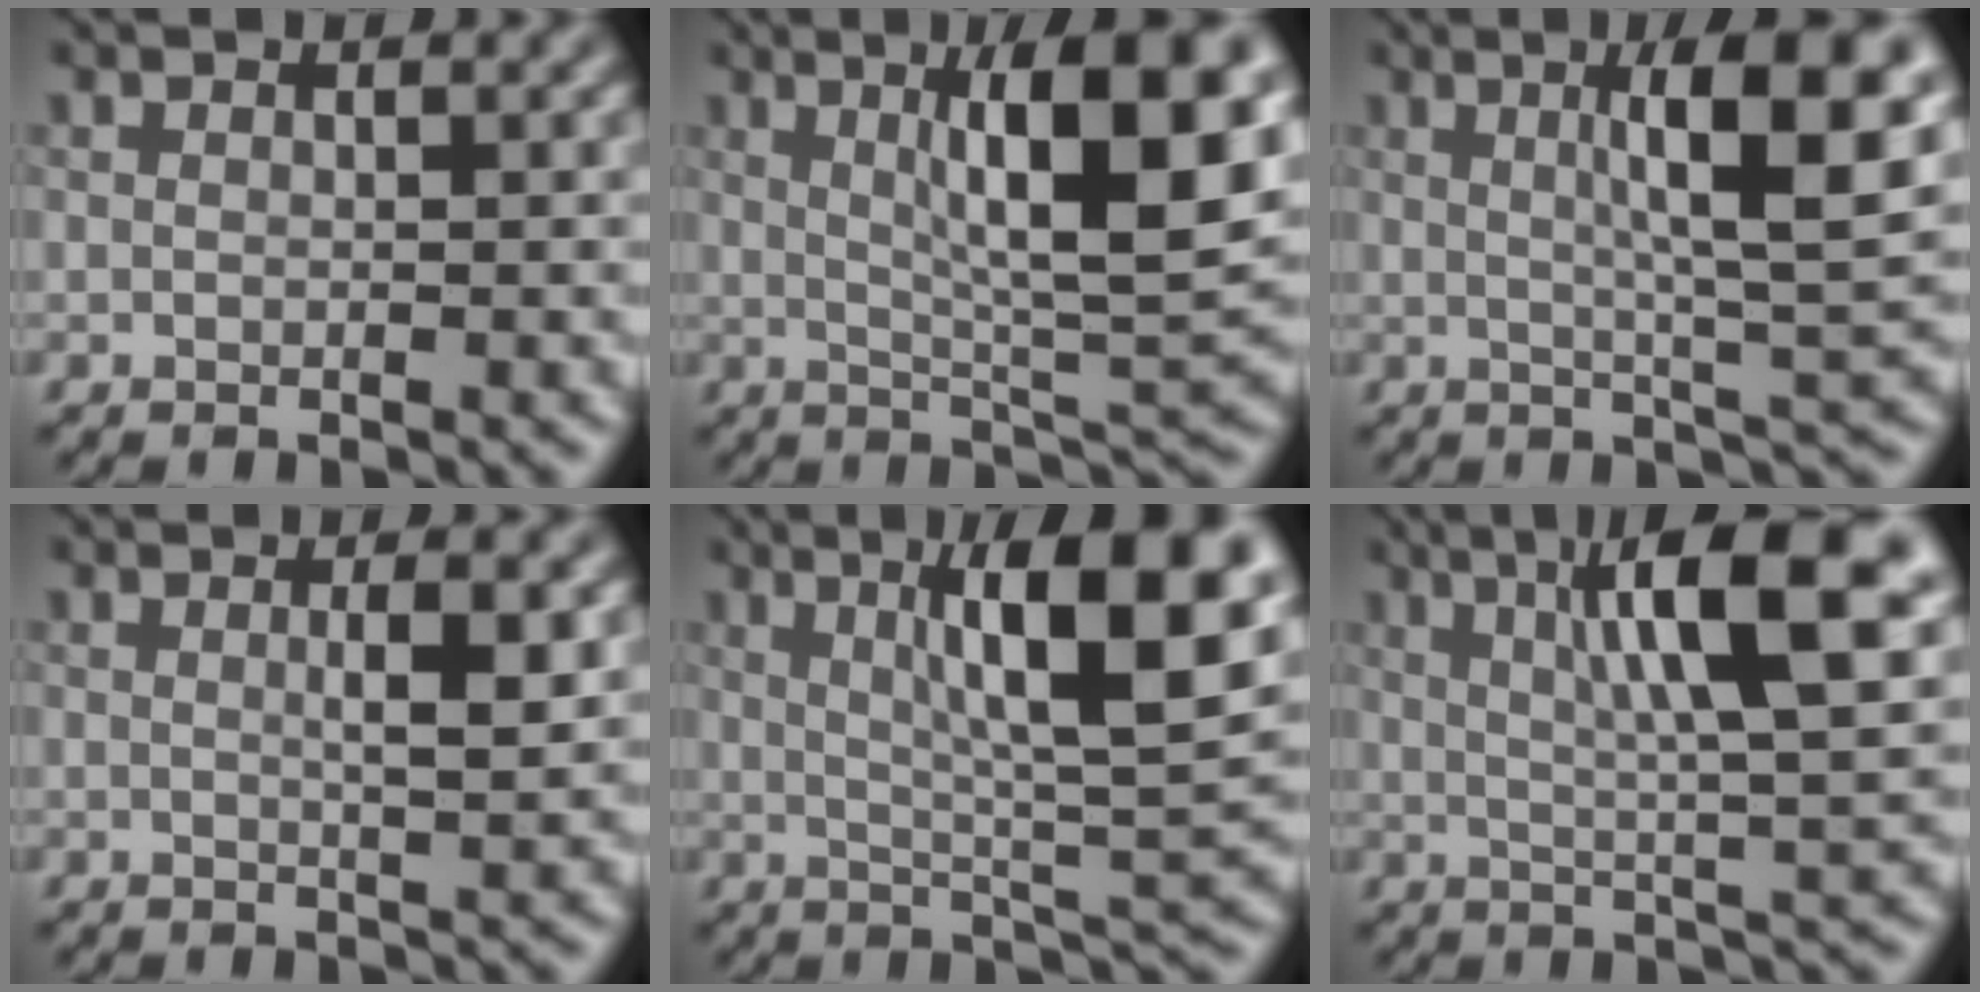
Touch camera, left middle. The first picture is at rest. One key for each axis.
{"total": 11.0, "fx": 3.0, "fy": 2.3, "fz": 10.3, "tx": -0.143, "ty": 0.006, "tz": 0.051}
{"total": 9.6, "fx": 2.4, "fy": 1.7, "fz": 9.2, "tx": -0.123, "ty": 0.008, "tz": 0.036}
{"total": 2.7, "fx": 0.5, "fy": 0.5, "fz": 2.6, "tx": -0.038, "ty": 0.003, "tz": 0.006}
{"total": 11.7, "fx": 3.6, "fy": 2.3, "fz": 10.9, "tx": -0.154, "ty": 0.015, "tz": 0.058}
{"total": 11.1, "fx": 3.7, "fy": 1.9, "fz": 10.3, "tx": -0.148, "ty": 0.013, "tz": 0.058}